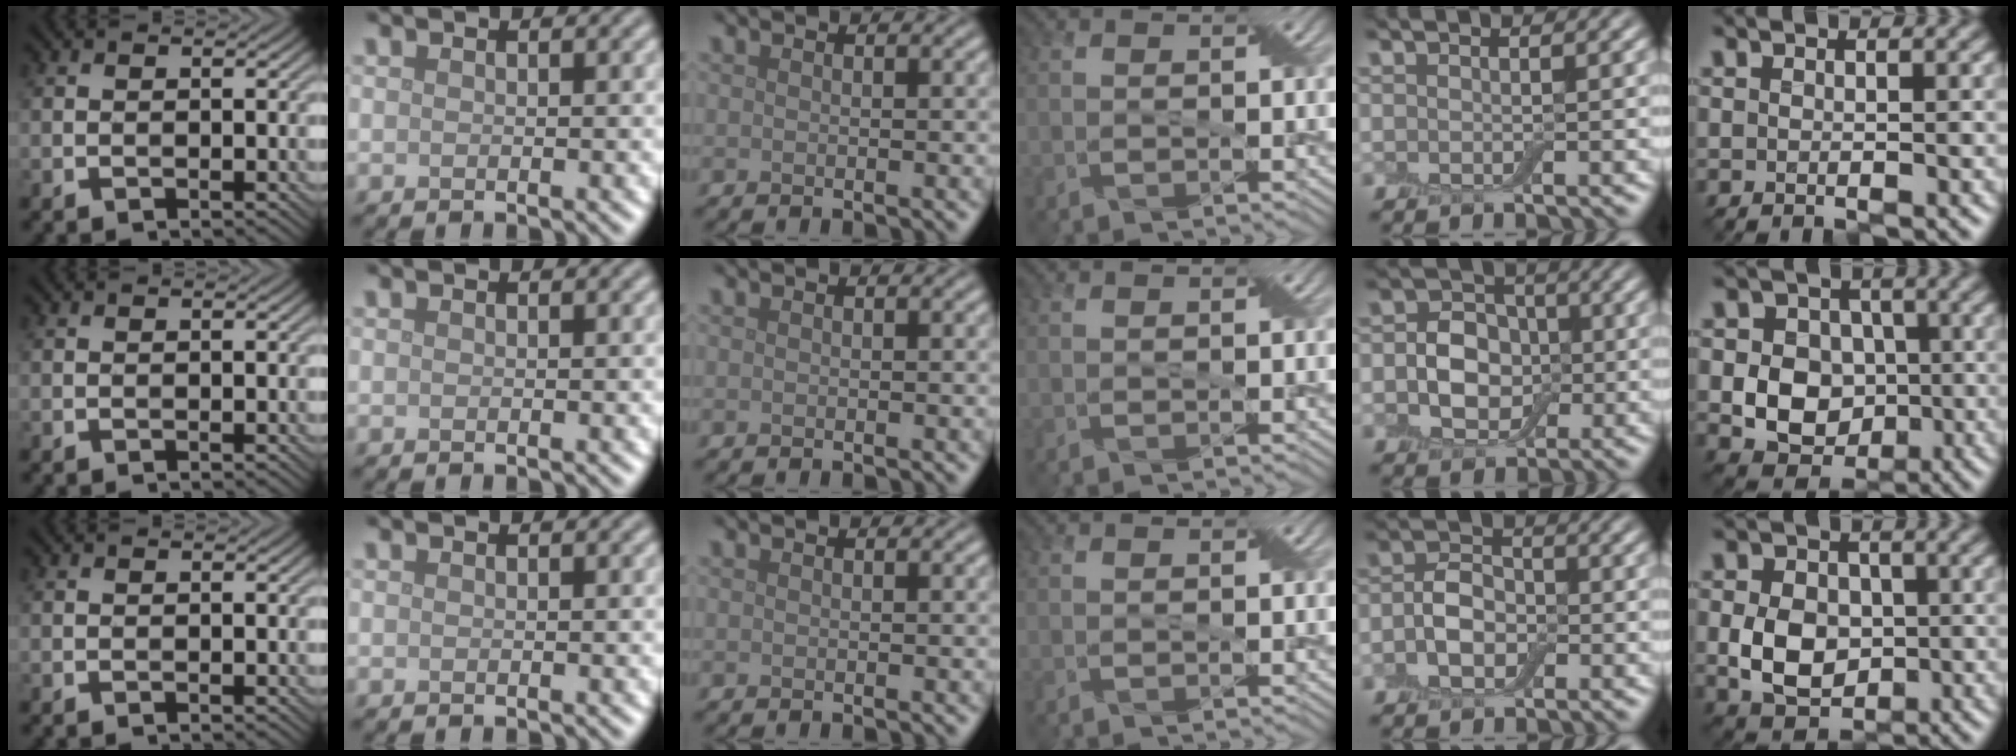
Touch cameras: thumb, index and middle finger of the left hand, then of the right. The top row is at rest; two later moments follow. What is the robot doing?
{"motion": "press", "object": "electronic device side button"}